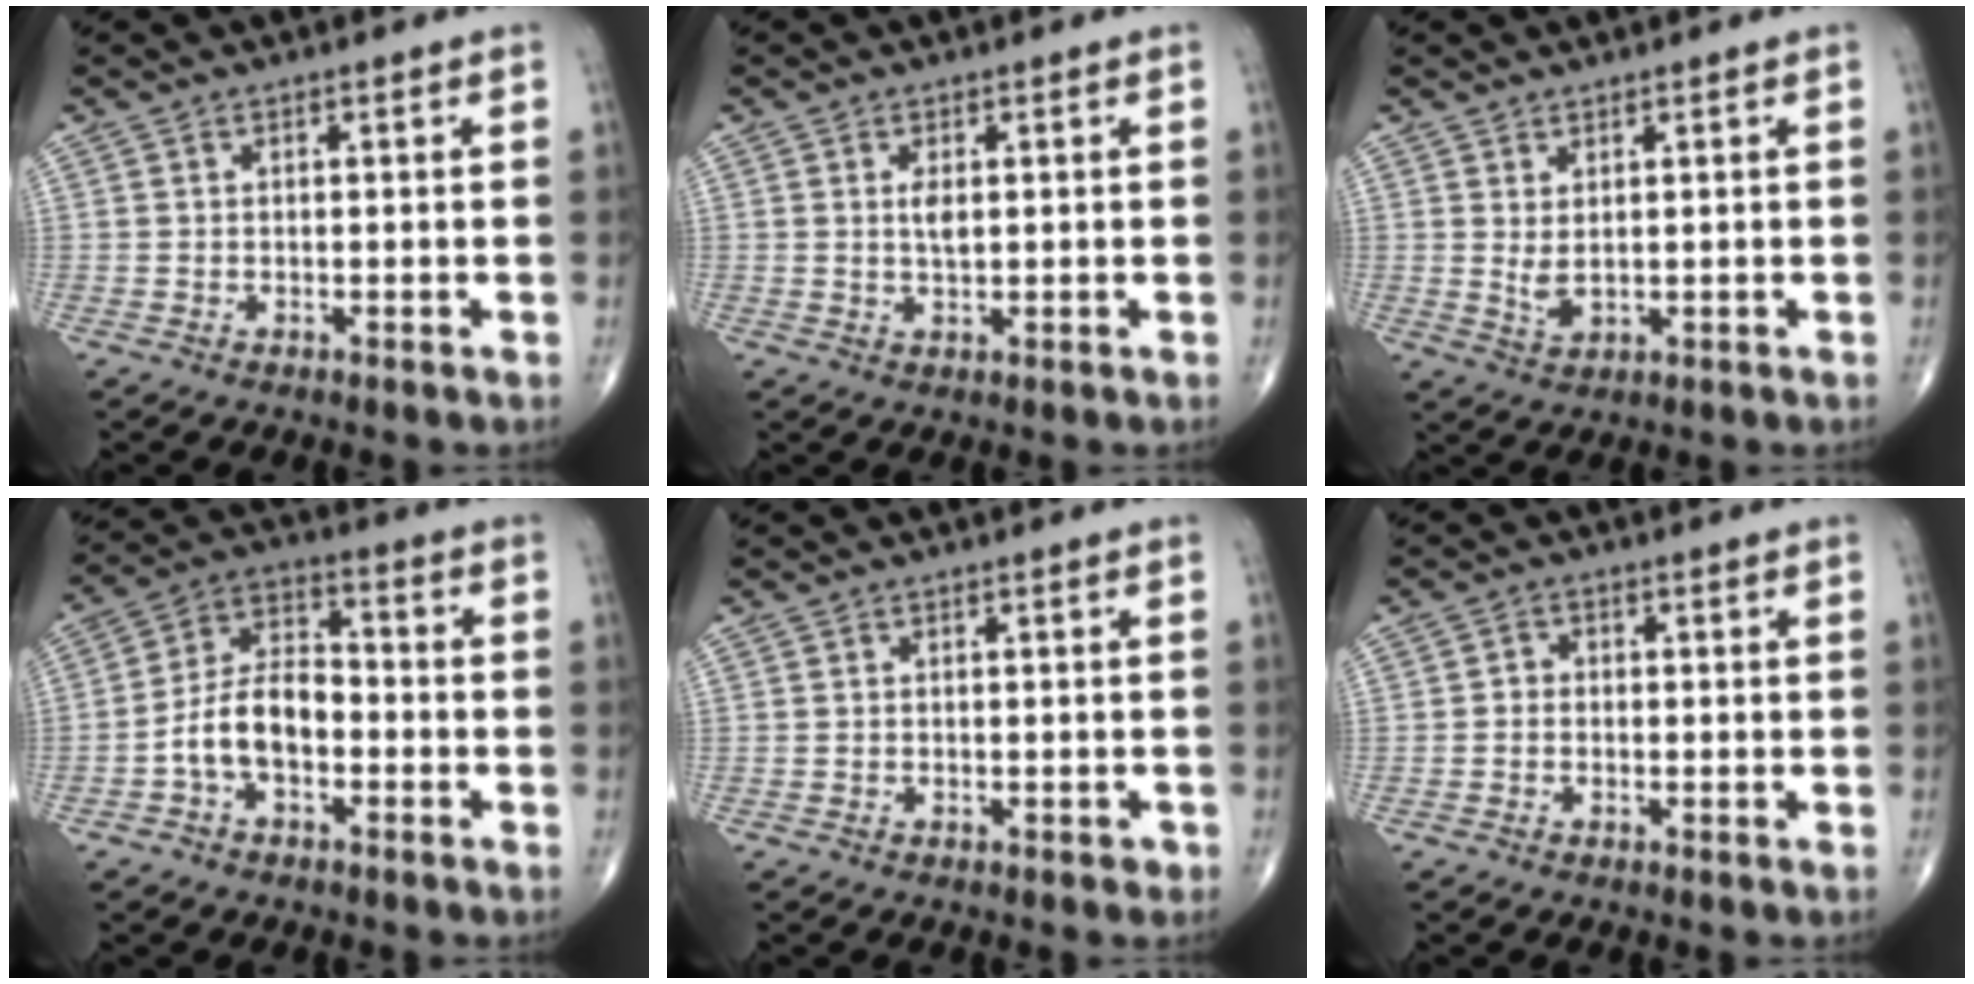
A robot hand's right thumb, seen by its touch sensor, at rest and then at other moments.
{"total": 2.2, "force": [0.5, 0.9, 1.9], "torque": [-0.032, -0.006, 0.009]}
{"total": 2.6, "force": [0.7, 1.2, 2.2], "torque": [-0.039, -0.012, 0.020]}
{"total": 9.8, "force": [-2.9, 5.7, 7.3], "torque": [-0.130, 0.043, -0.064]}
{"total": 0.8, "force": [-0.5, 0.5, 0.4], "torque": [-0.004, 0.001, -0.007]}
{"total": 1.6, "force": [-0.5, 1.4, 0.7], "torque": [-0.001, 0.006, -0.016]}